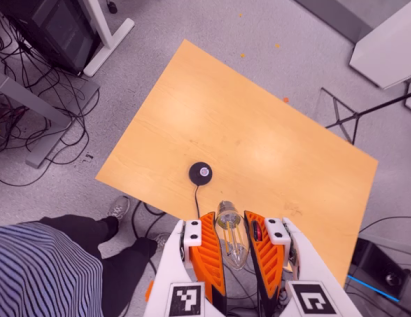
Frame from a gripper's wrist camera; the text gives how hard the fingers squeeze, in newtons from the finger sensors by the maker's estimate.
{"total": 23.8, "left": 26.0, "right": 21.6}